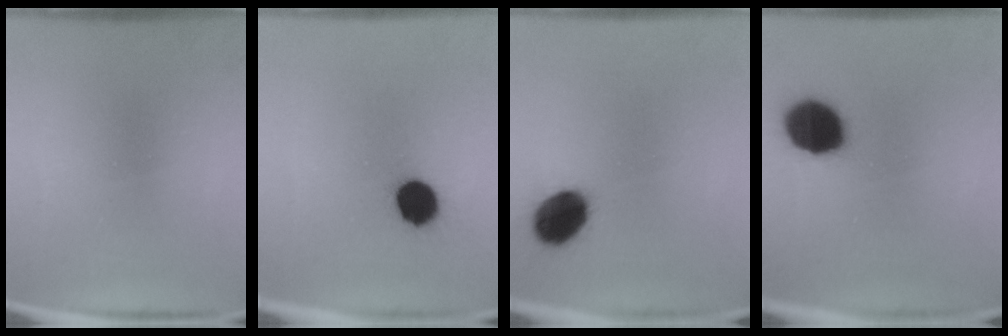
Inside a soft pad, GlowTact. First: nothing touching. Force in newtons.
{"total": 11.4}
{"total": 10.1}
{"total": 14.4}